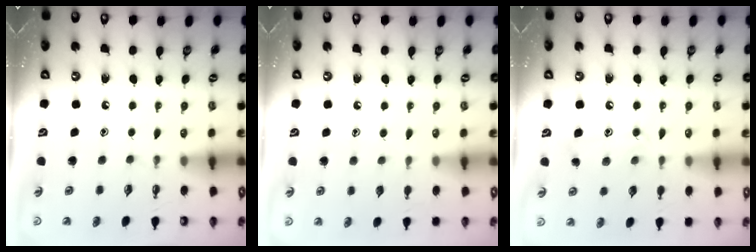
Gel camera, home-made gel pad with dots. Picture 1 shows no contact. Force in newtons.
{"total": 4.7, "press": 4.7, "slide": 0.7}
{"total": 9.5, "press": 9.5, "slide": 0.7}